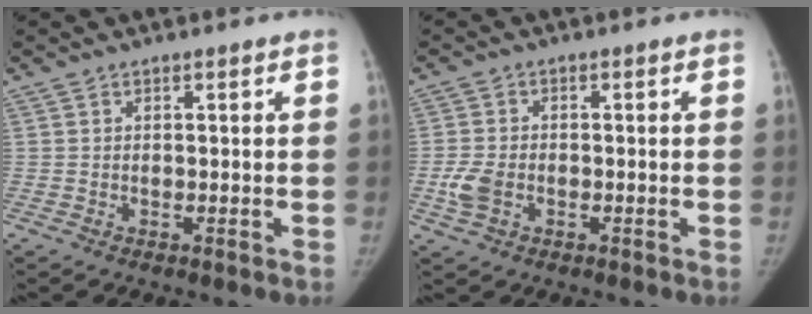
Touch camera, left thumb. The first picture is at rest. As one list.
[{"total": 4.4, "force": [-1.2, 3.0, 2.9], "torque": [-0.067, 0.004, -0.024]}]